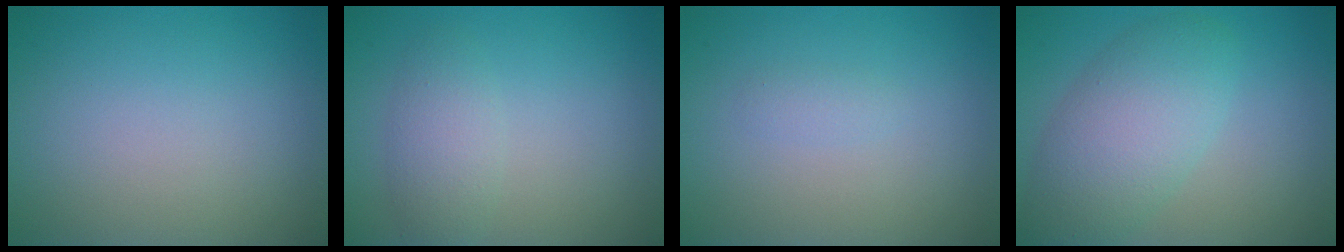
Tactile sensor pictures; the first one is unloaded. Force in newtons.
{"total": 2.4, "press": 2.4, "slide": 0.1}
{"total": 0.8, "press": 0.8, "slide": 0.0}
{"total": 6.0, "press": 6.0, "slide": 0.4}